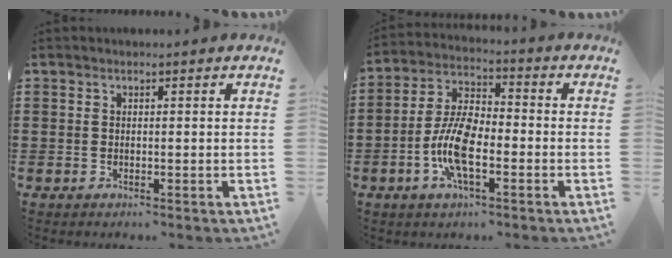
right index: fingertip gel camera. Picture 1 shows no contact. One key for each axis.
{"total": 8.7, "fx": -2.8, "fy": 3.4, "fz": 7.5, "tx": -0.174, "ty": -0.008, "tz": -0.057}